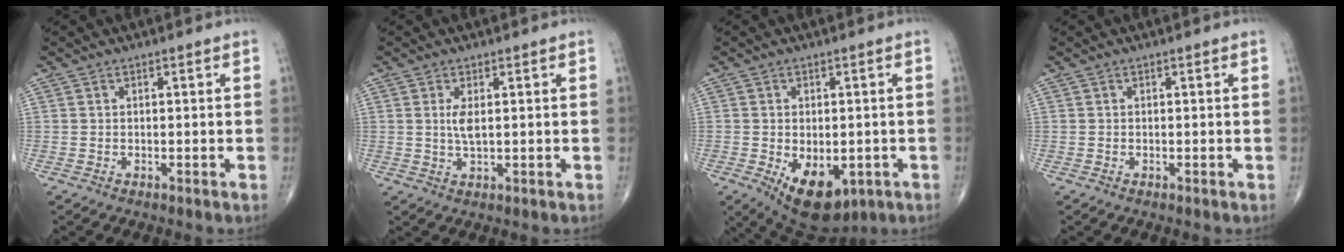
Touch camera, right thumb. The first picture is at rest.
{"total": 2.9, "force": [0.6, 1.0, 2.7], "torque": [-0.058, -0.005, 0.016]}
{"total": 11.7, "force": [-4.2, 6.7, 8.6], "torque": [-0.117, -0.006, -0.045]}
{"total": 0.0}